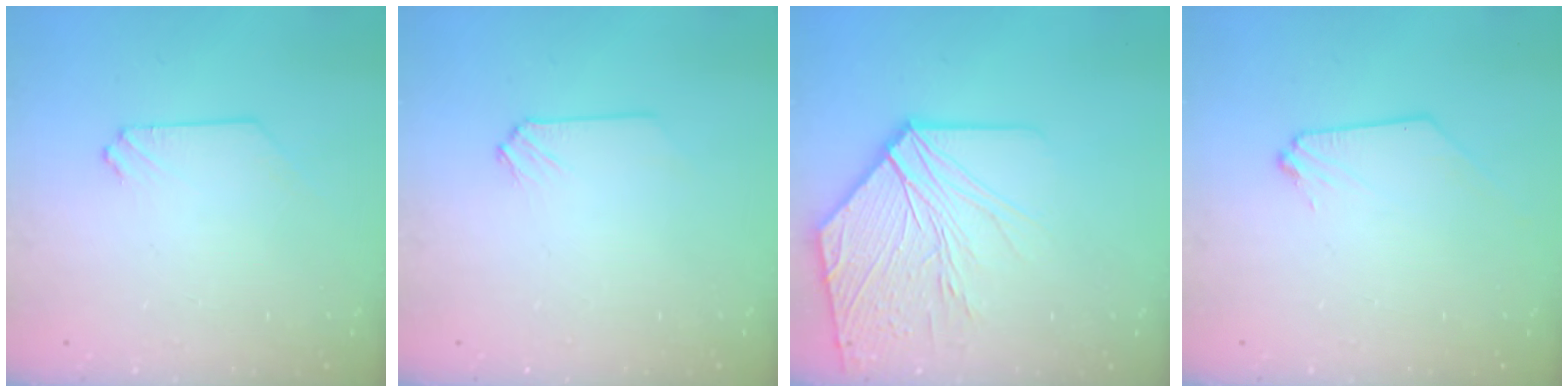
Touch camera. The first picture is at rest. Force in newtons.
{"total": 0.0}
{"total": 13.5, "press": 13.4, "slide": 1.7}
{"total": 0.0}